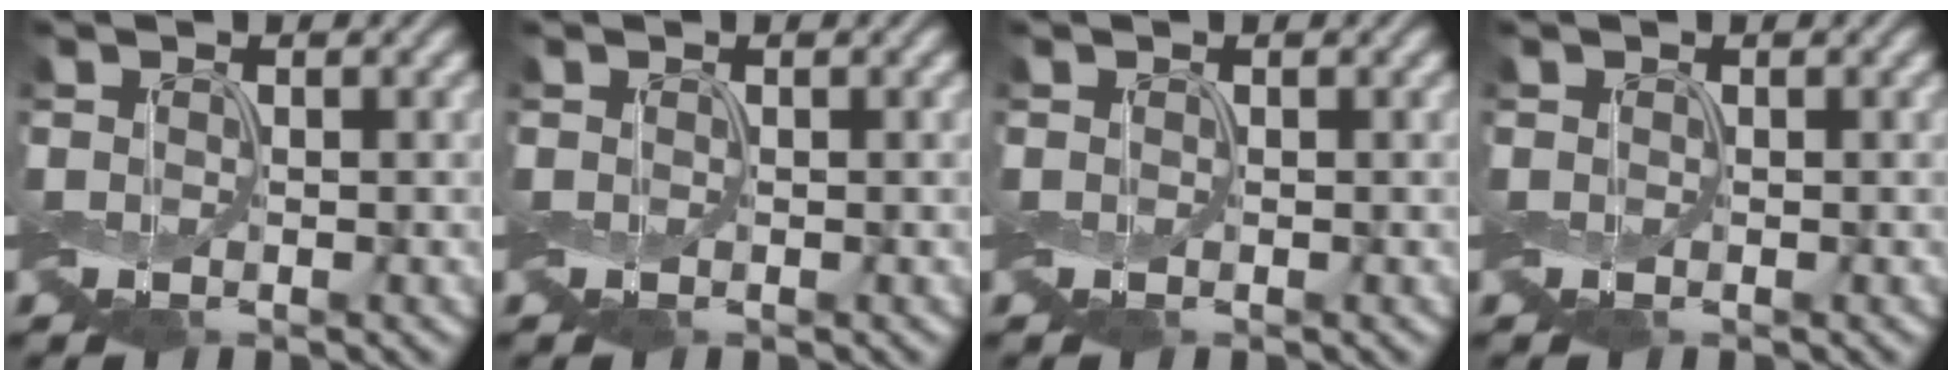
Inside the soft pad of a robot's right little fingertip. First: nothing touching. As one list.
[{"total": 0.0}, {"total": 0.0}, {"total": 0.0}]